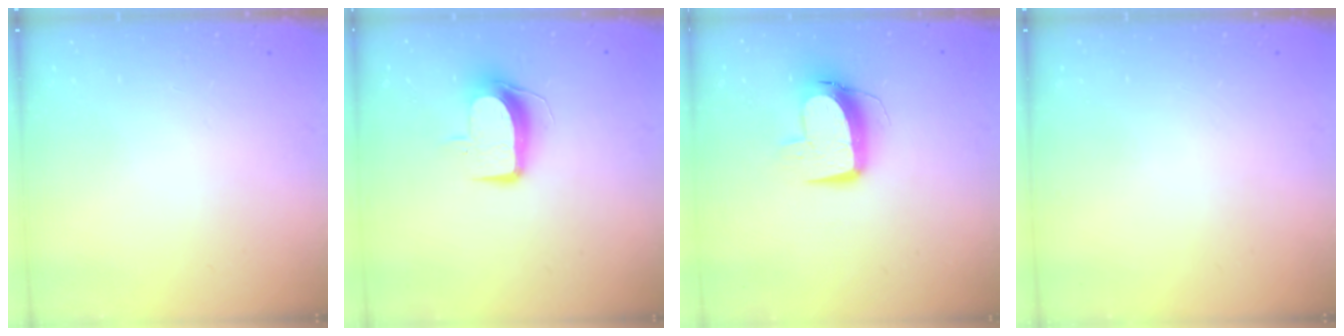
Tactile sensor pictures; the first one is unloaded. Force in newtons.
{"total": 9.5, "press": 9.5, "slide": 0.8}
{"total": 11.2, "press": 11.1, "slide": 1.2}
{"total": 0.0}